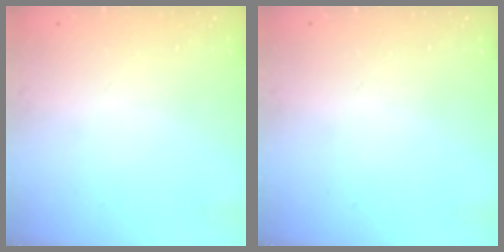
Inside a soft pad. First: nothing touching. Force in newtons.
{"total": 0.0}